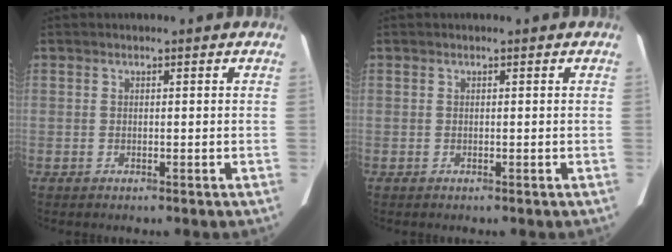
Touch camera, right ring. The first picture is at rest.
{"total": 0.0}